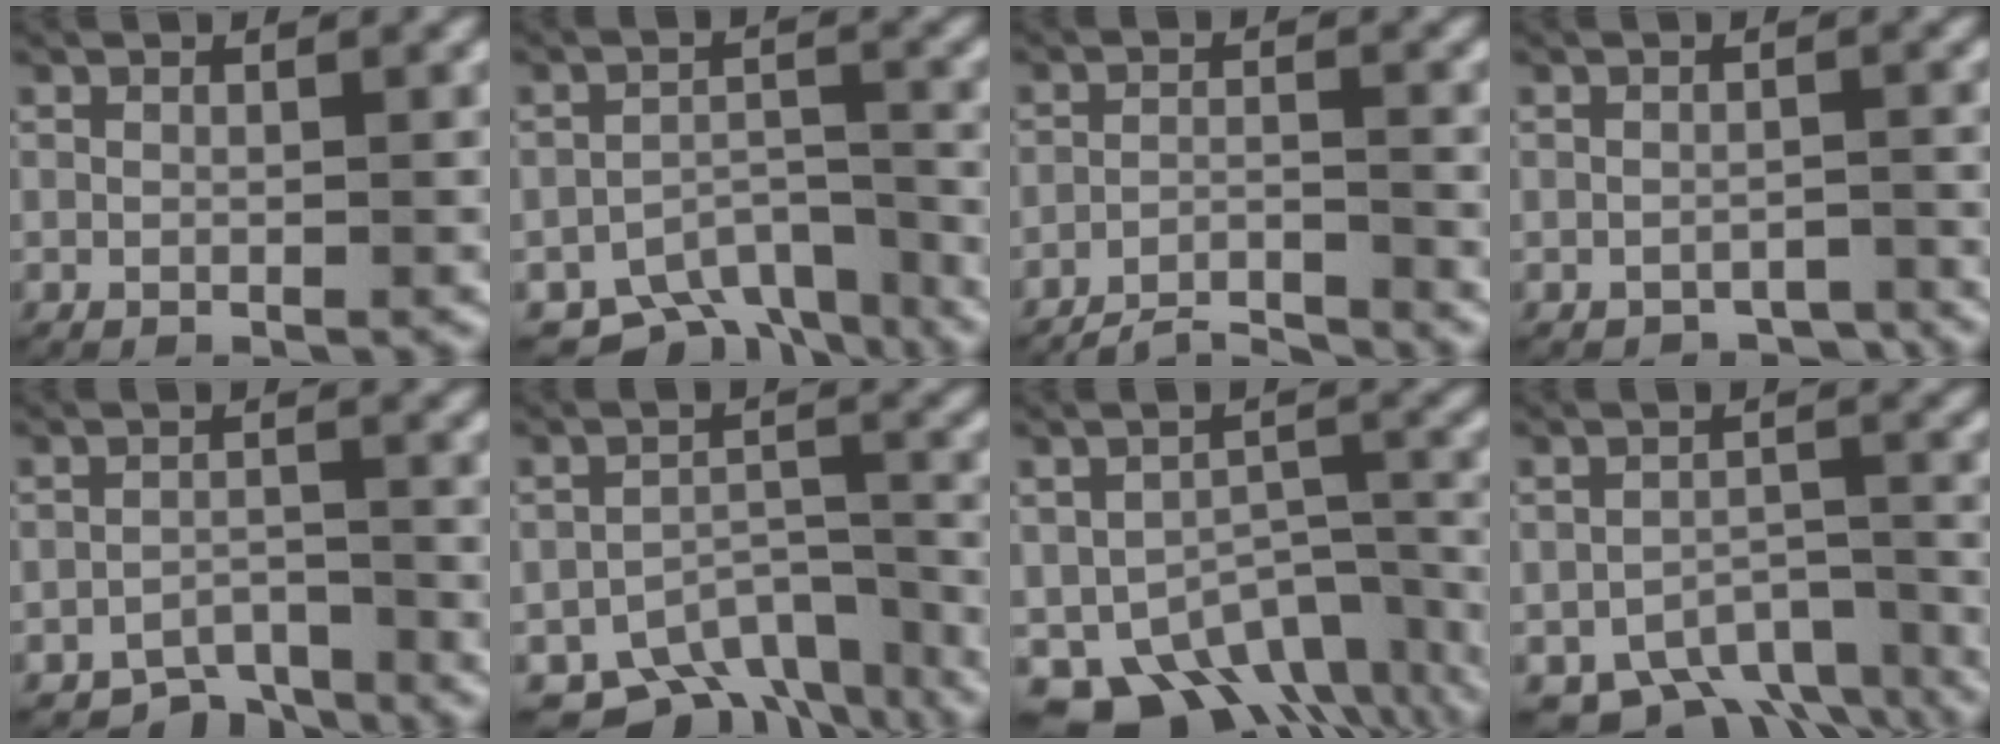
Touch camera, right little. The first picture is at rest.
{"total": 7.7, "force": [-6.2, 3.9, 2.6], "torque": [-0.038, -0.012, -0.101]}
{"total": 9.7, "force": [-9.4, 1.8, 1.3], "torque": [-0.004, -0.023, -0.154]}
{"total": 2.6, "force": [-2.6, 0.5, -0.1], "torque": [0.011, -0.005, -0.047]}
{"total": 4.6, "force": [-4.2, 1.7, 1.1], "torque": [-0.003, -0.008, -0.075]}
{"total": 9.1, "force": [-7.0, 4.8, 3.2], "torque": [-0.044, -0.015, -0.113]}
{"total": 11.7, "force": [-7.5, 7.3, 5.2], "torque": [-0.078, -0.024, -0.116]}
{"total": 7.5, "force": [-6.0, 3.4, 3.1], "torque": [-0.036, -0.015, -0.095]}